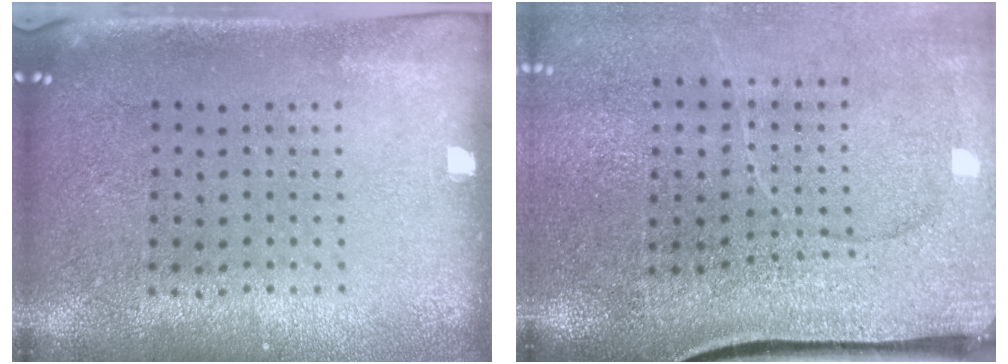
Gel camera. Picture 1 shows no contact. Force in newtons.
{"total": 4.1, "press": 3.3, "slide": 2.4}